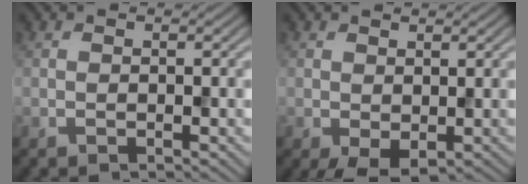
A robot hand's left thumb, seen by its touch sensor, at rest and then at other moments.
{"total": 2.9, "force": [-0.8, 1.9, 2.1], "torque": [-0.047, -0.010, -0.014]}